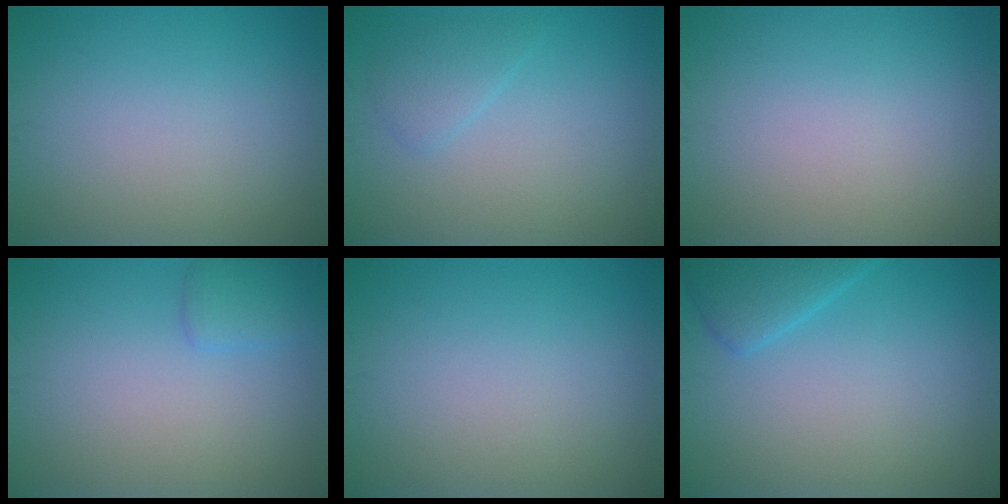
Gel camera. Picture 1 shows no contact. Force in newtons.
{"total": 1.7, "press": 1.7, "slide": 0.1}
{"total": 0.0}
{"total": 1.6, "press": 1.6, "slide": 0.1}
{"total": 0.0}
{"total": 2.7, "press": 2.7, "slide": 0.2}